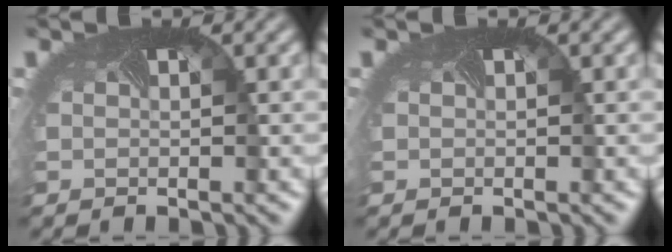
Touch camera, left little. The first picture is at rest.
{"total": 0.0}